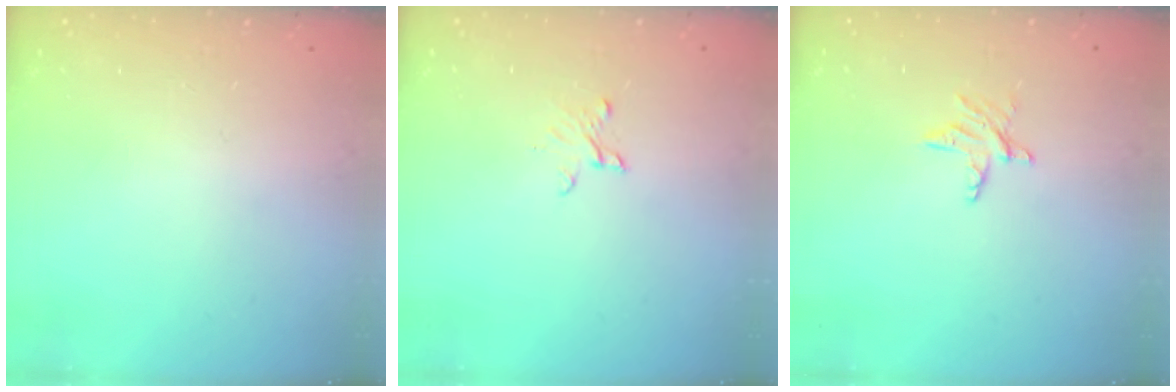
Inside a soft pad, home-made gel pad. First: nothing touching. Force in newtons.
{"total": 3.2, "press": 3.2, "slide": 0.3}
{"total": 3.9, "press": 3.9, "slide": 0.4}